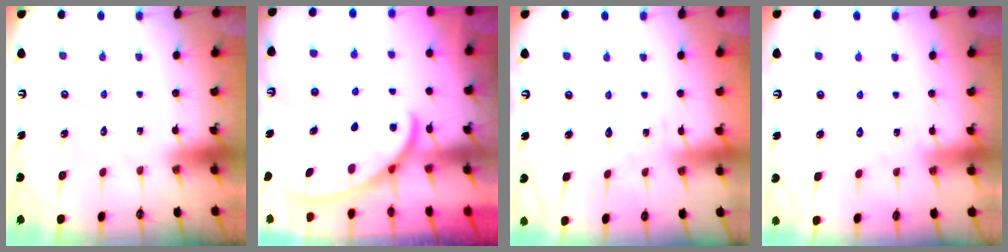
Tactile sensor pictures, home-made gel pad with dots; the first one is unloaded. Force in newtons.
{"total": 2.8, "press": 2.8, "slide": 0.4}
{"total": 3.5, "press": 3.5, "slide": 0.5}
{"total": 2.9, "press": 2.9, "slide": 0.3}